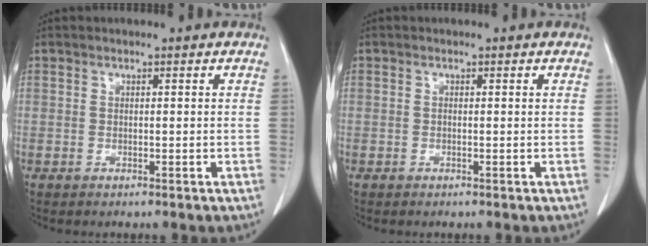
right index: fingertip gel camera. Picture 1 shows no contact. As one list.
[{"total": 0.0}]